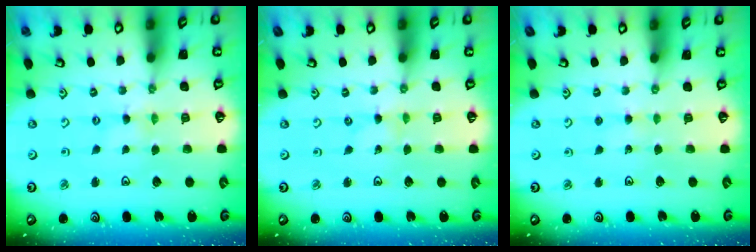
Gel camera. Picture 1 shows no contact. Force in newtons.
{"total": 0.0}
{"total": 2.6, "press": 2.6, "slide": 0.3}